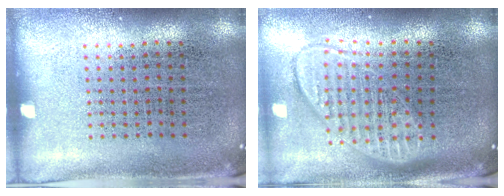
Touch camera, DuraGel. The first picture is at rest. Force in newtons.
{"total": 1.9, "press": 1.5, "slide": 1.1}